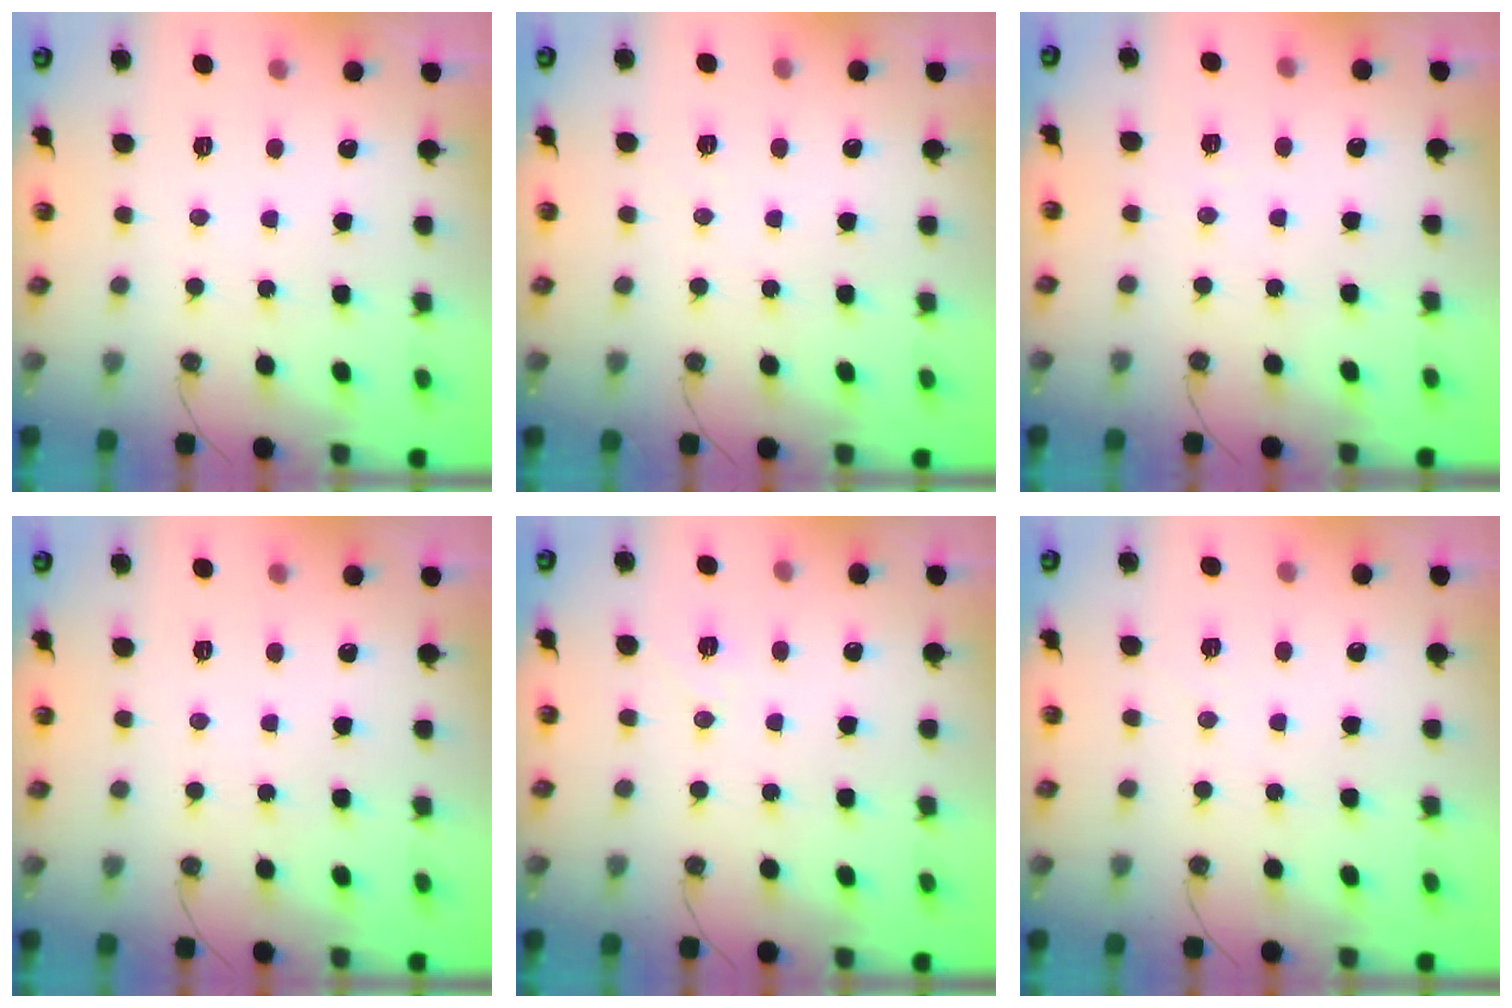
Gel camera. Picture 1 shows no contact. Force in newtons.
{"total": 5.4, "press": 3.0, "slide": 4.5}
{"total": 3.1, "press": 2.9, "slide": 1.1}
{"total": 0.0}
{"total": 7.4, "press": 5.9, "slide": 4.5}
{"total": 3.3, "press": 3.2, "slide": 0.9}